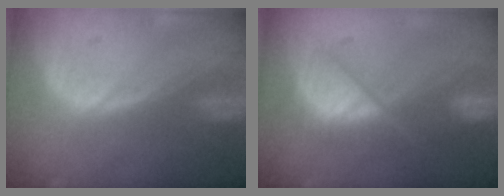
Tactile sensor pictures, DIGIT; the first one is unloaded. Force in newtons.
{"total": 7.2, "press": 7.2, "slide": 0.5}